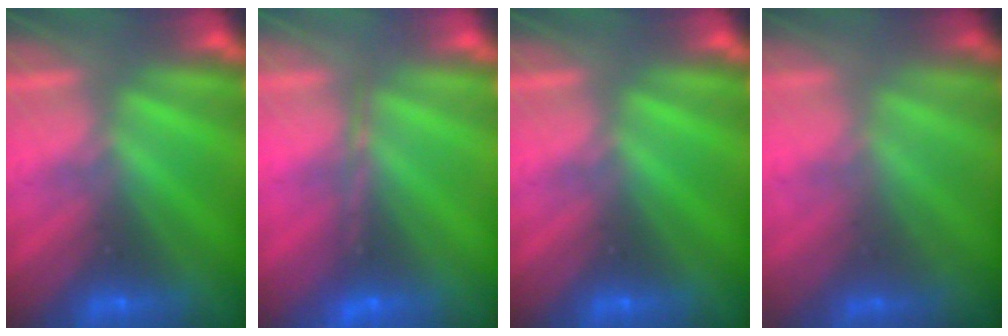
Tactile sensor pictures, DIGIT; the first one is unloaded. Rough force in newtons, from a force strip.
{"total": 1.7}
{"total": 0.0}
{"total": 1.7}